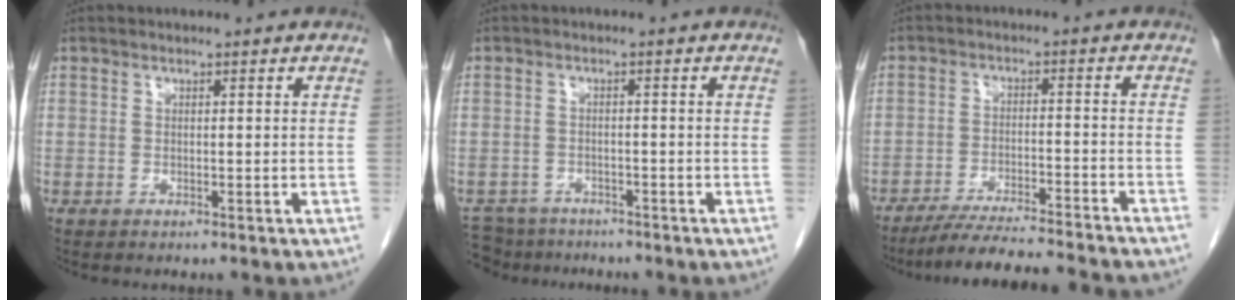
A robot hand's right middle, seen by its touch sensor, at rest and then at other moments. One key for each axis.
{"total": 5.6, "fx": -5.0, "fy": 2.5, "fz": -0.1, "tx": 0.005, "ty": 0.001, "tz": -0.080}
{"total": 14.5, "fx": -13.1, "fy": -0.1, "fz": 6.1, "tx": -0.087, "ty": -0.019, "tz": -0.198}